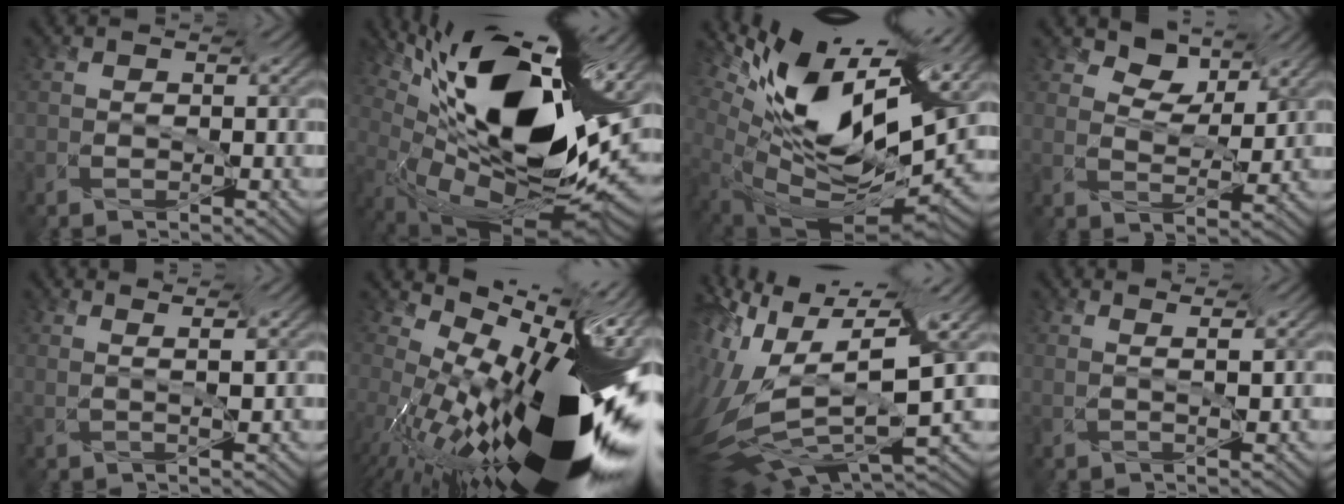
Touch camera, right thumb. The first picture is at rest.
{"total": 15.7, "force": [3.7, 5.5, 14.3], "torque": [-0.229, 0.007, 0.063]}
{"total": 13.2, "force": [4.4, 5.4, 11.2], "torque": [-0.197, 0.002, 0.093]}
{"total": 4.9, "force": [3.8, 2.0, 2.5], "torque": [-0.042, -0.004, 0.063]}
{"total": 3.6, "force": [3.2, -0.3, 1.6], "torque": [-0.016, -0.005, 0.055]}
{"total": 16.8, "force": [-5.1, 4.4, 15.4], "torque": [-0.227, -0.024, -0.088]}
{"total": 12.7, "force": [1.3, 4.8, 11.7], "torque": [-0.249, -0.009, 0.037]}
{"total": 3.2, "force": [2.8, -0.5, 1.4], "torque": [-0.010, -0.005, 0.050]}